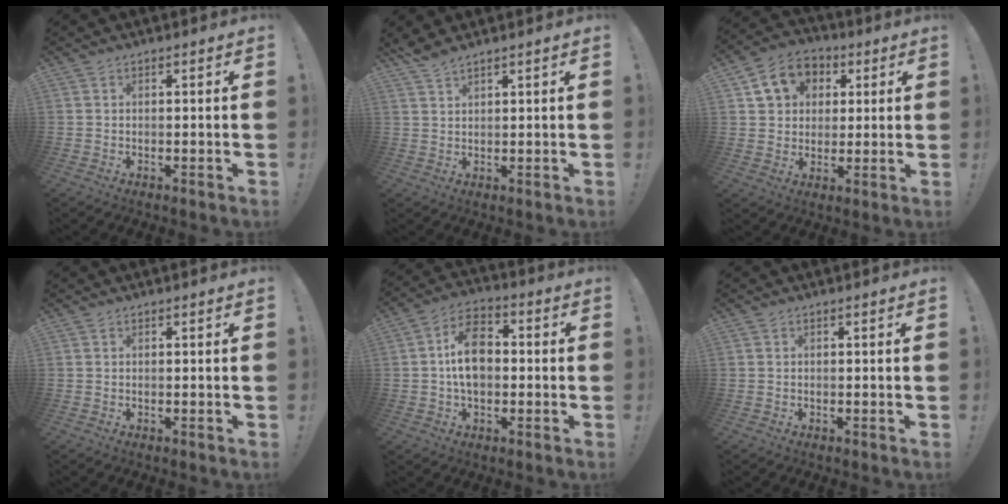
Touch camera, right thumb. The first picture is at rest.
{"total": 3.1, "force": [2.8, 0.3, 1.3], "torque": [-0.026, -0.017, 0.051]}
{"total": 11.1, "force": [4.3, 9.3, 4.3], "torque": [-0.060, -0.012, 0.086]}
{"total": 0.0}
{"total": 12.2, "force": [-0.4, 8.4, 8.8], "torque": [-0.144, 0.015, -0.007]}
{"total": 0.0}